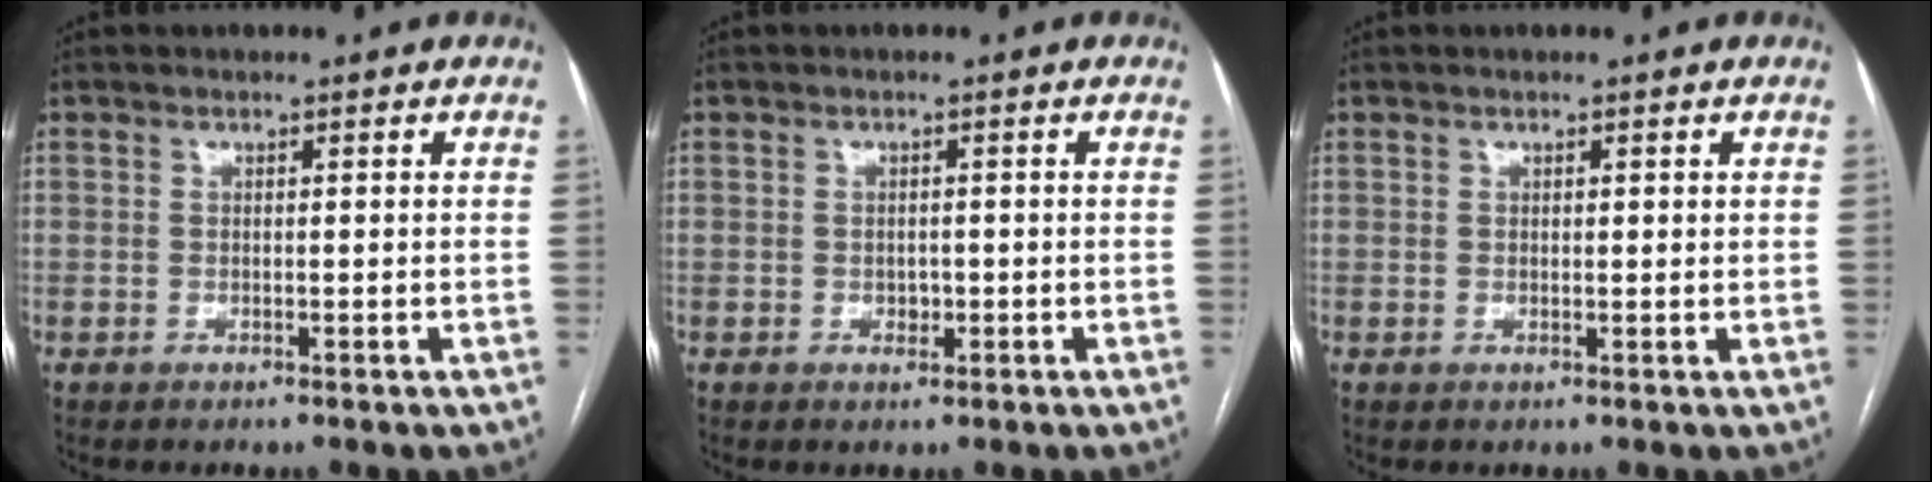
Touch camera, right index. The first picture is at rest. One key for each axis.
{"total": 1.3, "fx": -0.4, "fy": 1.0, "fz": 0.8, "tx": -0.009, "ty": 0.002, "tz": -0.002}
{"total": 0.8, "fx": 0.5, "fy": 0.3, "fz": 0.6, "tx": -0.007, "ty": 0.001, "tz": 0.005}